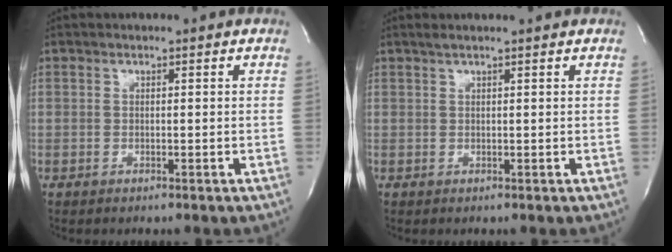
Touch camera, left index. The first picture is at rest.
{"total": 2.5, "force": [2.0, -0.3, 1.4], "torque": [-0.021, 0.022, 0.037]}